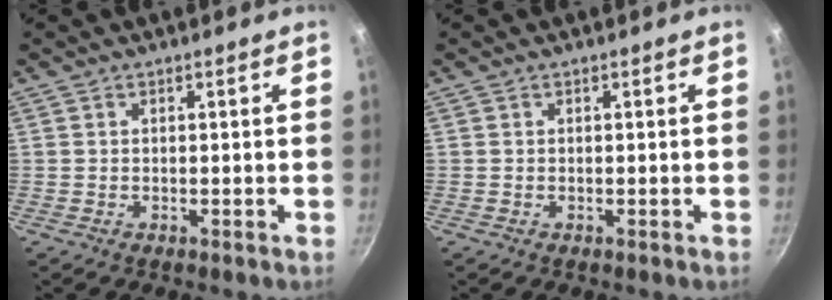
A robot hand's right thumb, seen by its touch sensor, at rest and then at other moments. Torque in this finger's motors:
{"motor_torque": [-0.06, 0.16, 0.00, -0.16, 0.02]}